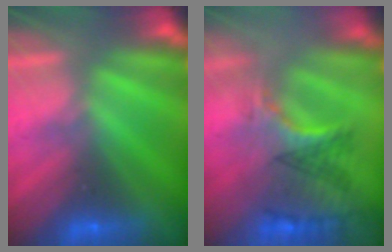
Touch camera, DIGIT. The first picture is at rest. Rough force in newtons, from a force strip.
{"total": 2.9}